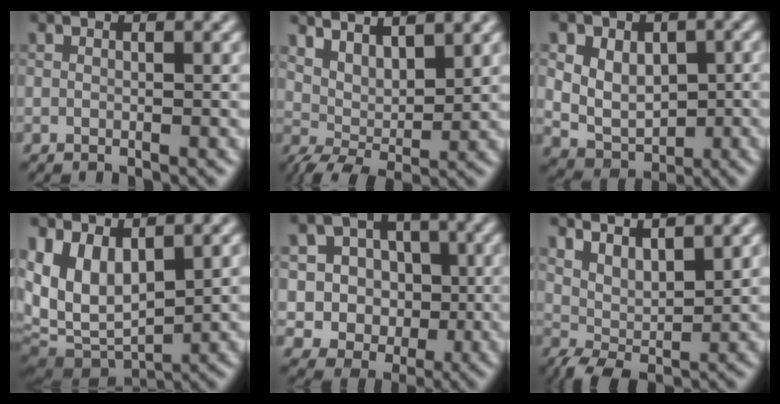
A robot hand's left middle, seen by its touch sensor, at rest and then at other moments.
{"total": 4.1, "force": [2.9, 1.2, 2.7], "torque": [-0.050, -0.005, 0.059]}
{"total": 6.4, "force": [1.5, 5.0, 3.6], "torque": [-0.058, 0.013, 0.019]}
{"total": 9.0, "force": [1.4, 5.4, 7.0], "torque": [-0.144, -0.009, 0.030]}
{"total": 6.7, "force": [0.8, 6.0, 2.7], "torque": [-0.034, 0.015, -0.005]}
{"total": 4.0, "force": [2.8, 1.1, 2.6], "torque": [-0.047, -0.004, 0.057]}